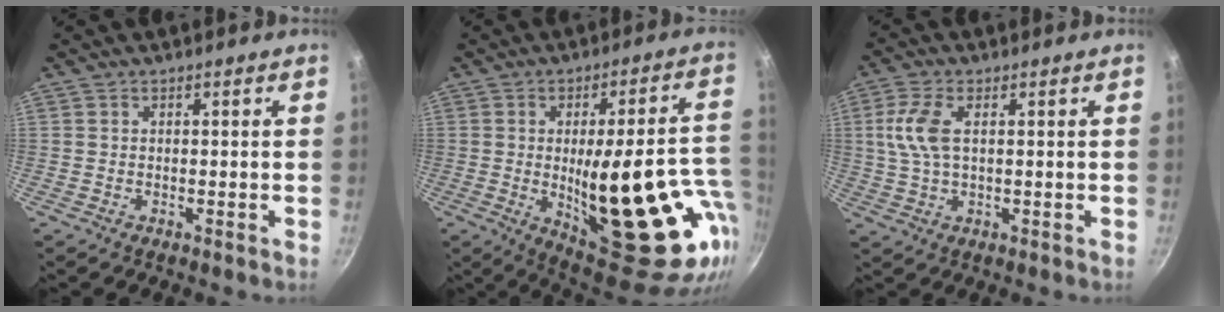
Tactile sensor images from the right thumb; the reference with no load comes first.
{"total": 29.3, "force": [-5.1, 10.4, 27.0], "torque": [-0.331, -0.008, -0.042]}
{"total": 7.1, "force": [1.4, 3.5, 6.1], "torque": [-0.132, 0.008, 0.026]}